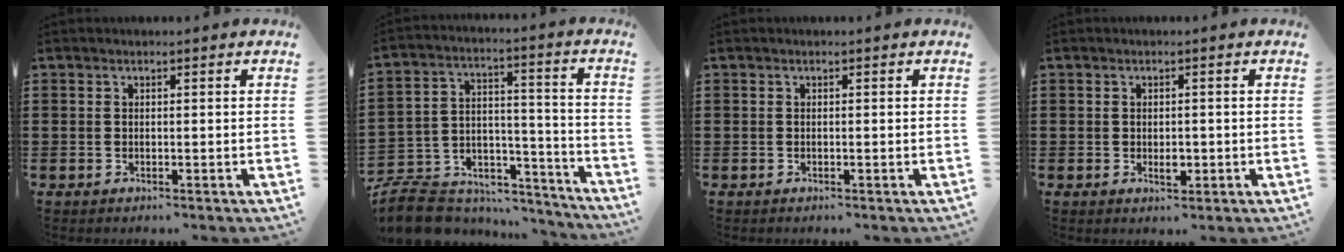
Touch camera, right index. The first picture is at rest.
{"total": 8.5, "force": [-7.4, 3.5, 2.0], "torque": [-0.050, 0.009, -0.145]}
{"total": 0.0}
{"total": 2.1, "force": [-0.4, 1.0, 1.8], "torque": [-0.034, 0.002, -0.007]}